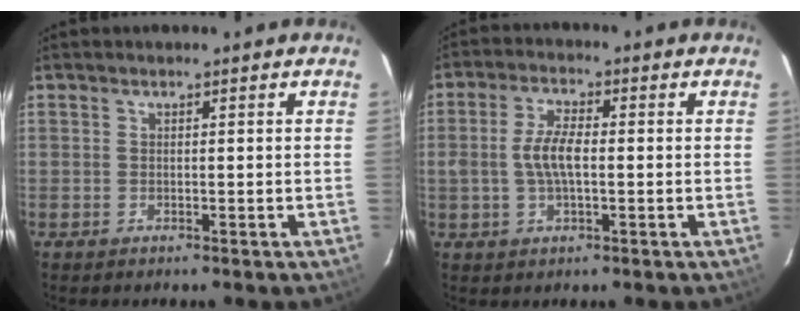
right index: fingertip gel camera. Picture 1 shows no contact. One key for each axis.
{"total": 6.0, "fx": -0.5, "fy": 2.4, "fz": 5.5, "tx": -0.111, "ty": 0.007, "tz": -0.008}